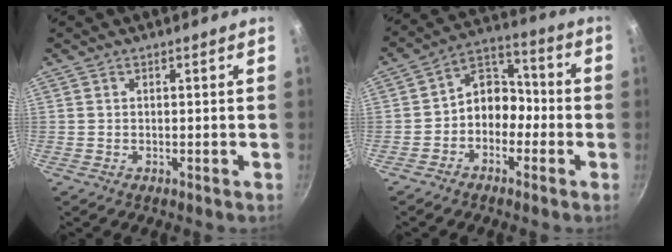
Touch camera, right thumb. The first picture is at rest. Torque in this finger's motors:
{"motor_torque": [-0.09, 0.19, 0.01, -0.19, 0.07]}